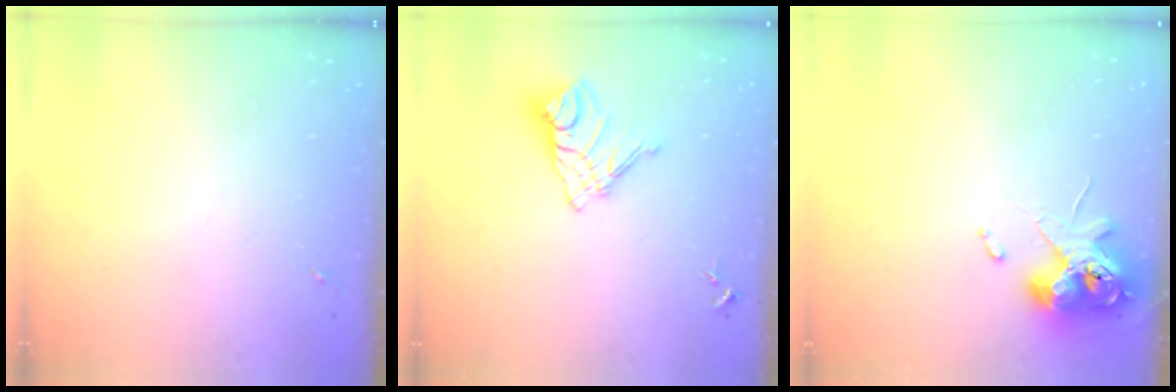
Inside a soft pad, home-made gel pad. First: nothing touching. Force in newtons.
{"total": 12.6, "press": 12.5, "slide": 1.3}
{"total": 11.9, "press": 11.7, "slide": 2.1}